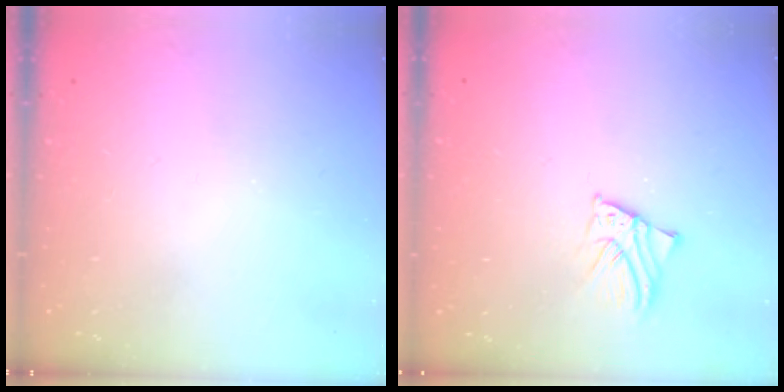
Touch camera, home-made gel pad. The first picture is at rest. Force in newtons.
{"total": 2.3, "press": 2.3, "slide": 0.1}